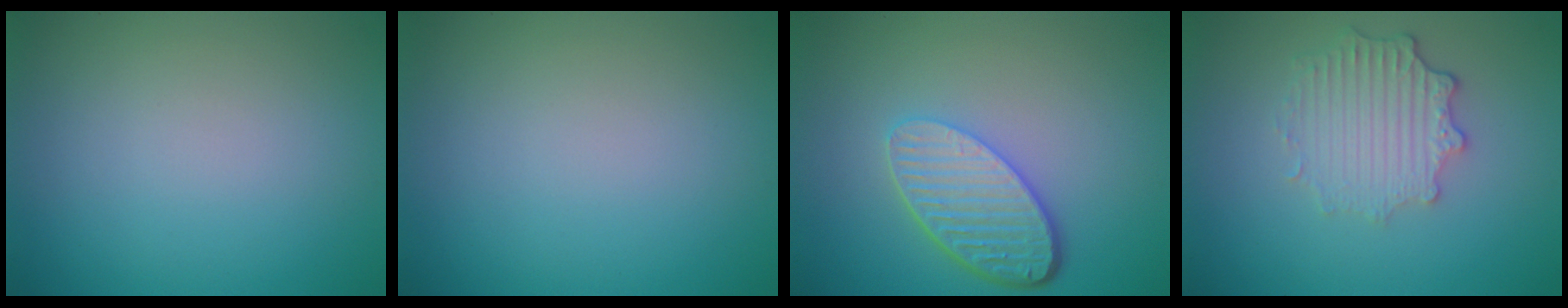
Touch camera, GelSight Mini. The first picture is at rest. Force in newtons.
{"total": 0.0}
{"total": 5.3, "press": 3.9, "slide": 3.7}
{"total": 3.6, "press": 2.8, "slide": 2.2}